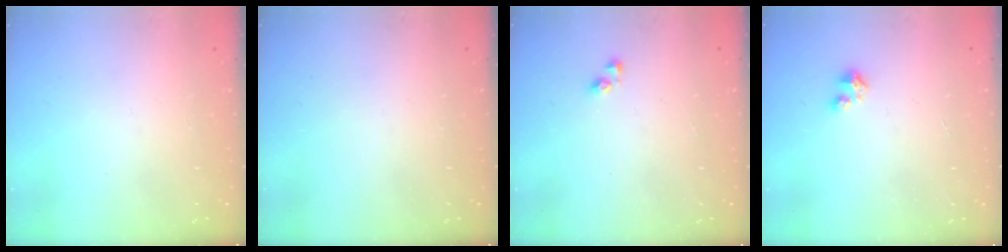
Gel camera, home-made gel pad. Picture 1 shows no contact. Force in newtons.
{"total": 0.0}
{"total": 3.7, "press": 3.7, "slide": 0.5}
{"total": 1.6, "press": 1.6, "slide": 0.2}